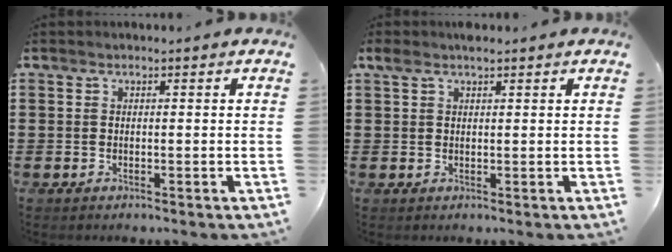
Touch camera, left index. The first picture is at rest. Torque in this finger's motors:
{"motor_torque": [0.79, -0.69, 0.06, 0.02]}